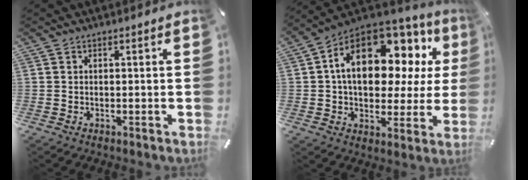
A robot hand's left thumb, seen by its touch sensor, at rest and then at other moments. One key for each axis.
{"total": 19.6, "fx": 6.5, "fy": 11.9, "fz": 14.2, "tx": -0.228, "ty": -0.029, "tz": 0.109}